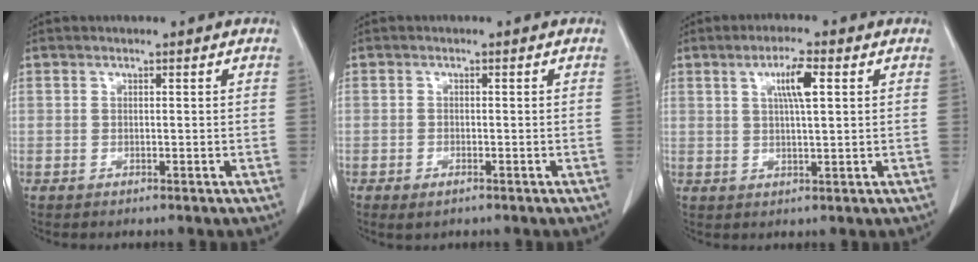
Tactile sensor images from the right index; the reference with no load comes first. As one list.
[{"total": 1.9, "force": [-1.2, 0.9, 1.2], "torque": [-0.021, -0.001, -0.013]}, {"total": 5.0, "force": [1.7, 0.5, 4.7], "torque": [-0.085, 0.002, 0.030]}]